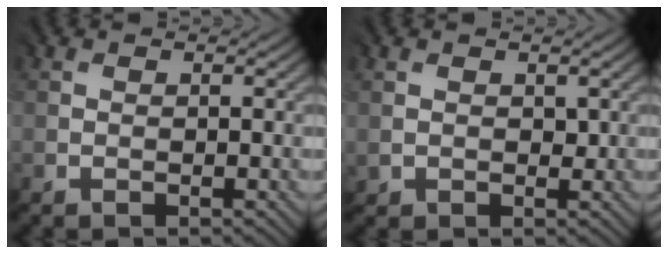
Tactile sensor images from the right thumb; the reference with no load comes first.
{"total": 1.3, "force": [0.5, 1.1, 0.4], "torque": [-0.007, -0.002, 0.012]}